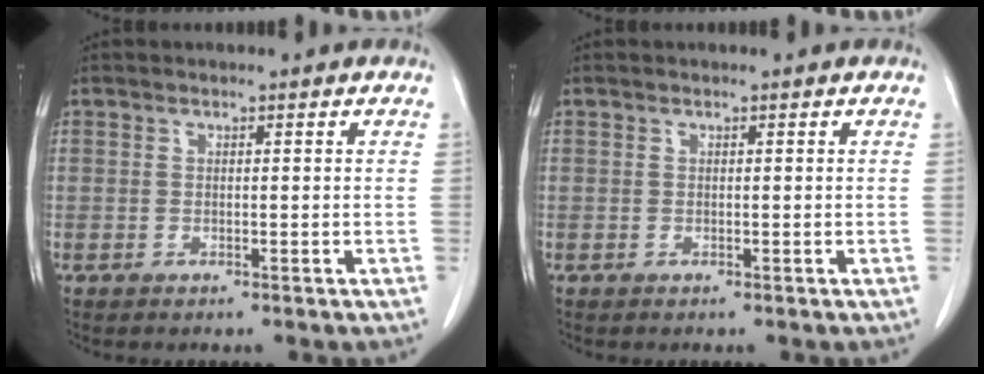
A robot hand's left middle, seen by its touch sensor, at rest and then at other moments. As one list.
[{"total": 0.0}]